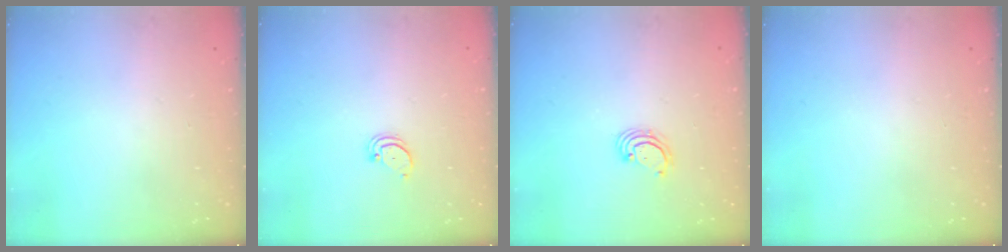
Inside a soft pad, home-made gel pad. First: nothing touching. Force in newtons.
{"total": 1.4, "press": 1.3, "slide": 0.1}
{"total": 2.8, "press": 2.8, "slide": 0.3}
{"total": 0.0}